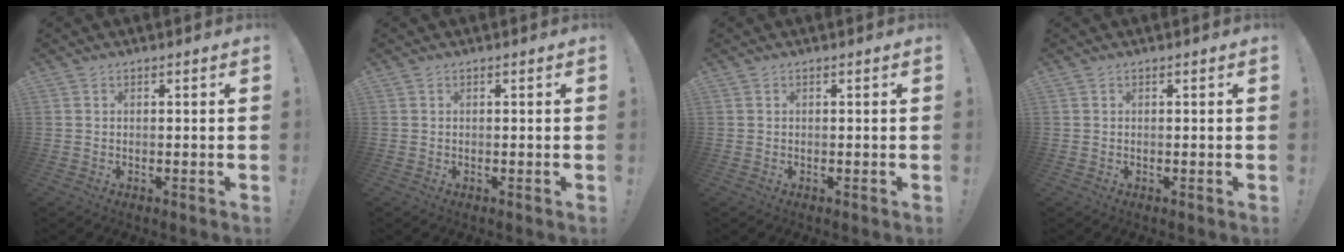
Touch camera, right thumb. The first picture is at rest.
{"total": 0.0}
{"total": 0.0}
{"total": 0.0}